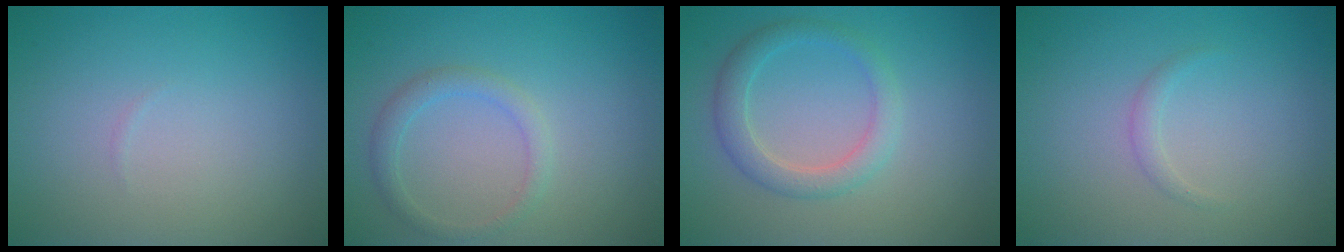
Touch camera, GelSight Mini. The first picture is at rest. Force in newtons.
{"total": 1.8, "press": 1.8, "slide": 0.2}
{"total": 2.8, "press": 2.8, "slide": 0.1}
{"total": 0.8, "press": 0.8, "slide": 0.1}